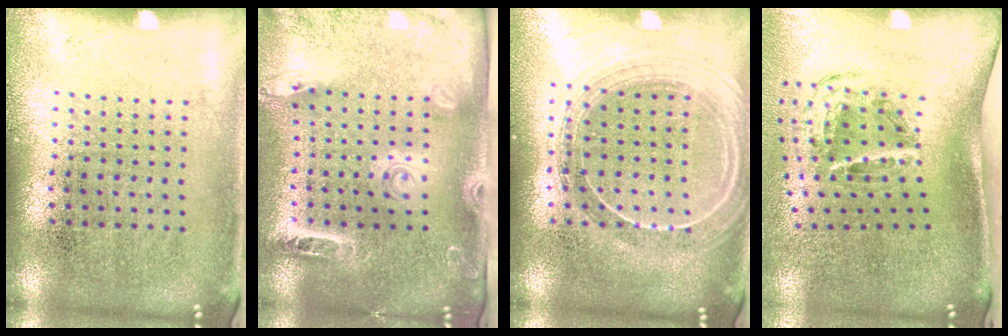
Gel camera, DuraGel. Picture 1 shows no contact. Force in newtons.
{"total": 2.7, "press": 2.0, "slide": 1.8}
{"total": 2.1, "press": 1.9, "slide": 1.0}
{"total": 2.0, "press": 1.3, "slide": 1.5}